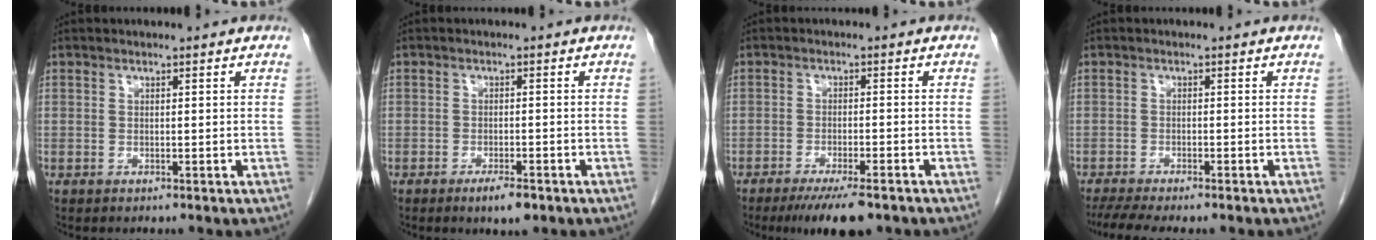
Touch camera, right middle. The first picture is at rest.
{"total": 3.3, "force": [-2.1, 0.7, 2.4], "torque": [-0.046, -0.005, -0.030]}
{"total": 7.6, "force": [-5.6, 1.3, 5.1], "torque": [-0.078, -0.016, -0.084]}
{"total": 6.6, "force": [-5.4, 0.4, 3.7], "torque": [-0.061, -0.012, -0.086]}